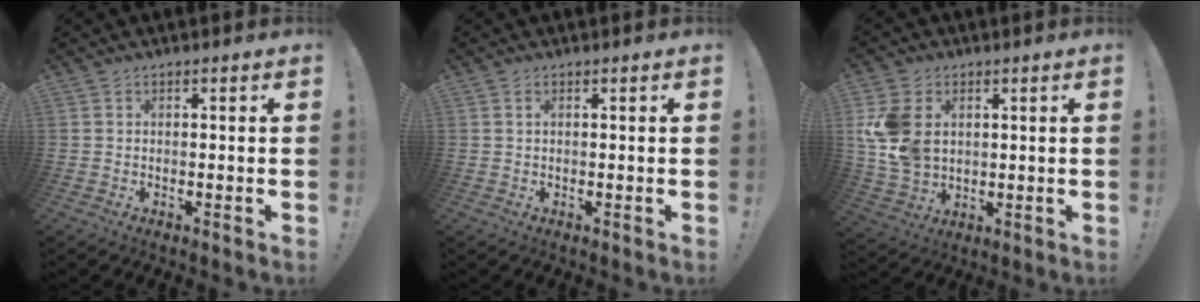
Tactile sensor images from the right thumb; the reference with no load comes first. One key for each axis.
{"total": 0.7, "fx": 0.2, "fy": 0.2, "fz": 0.6, "tx": -0.013, "ty": 0.001, "tz": 0.004}
{"total": 12.6, "fx": 2.8, "fy": 9.7, "fz": 7.6, "tx": -0.155, "ty": -0.005, "tz": 0.057}